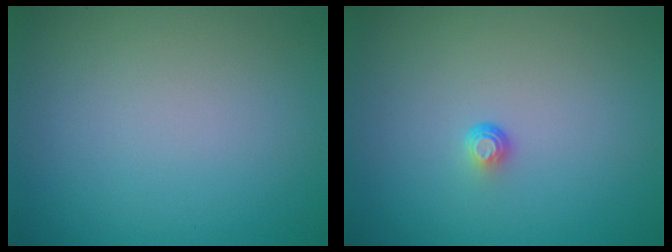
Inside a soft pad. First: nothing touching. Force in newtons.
{"total": 0.9, "press": 0.5, "slide": 0.7}